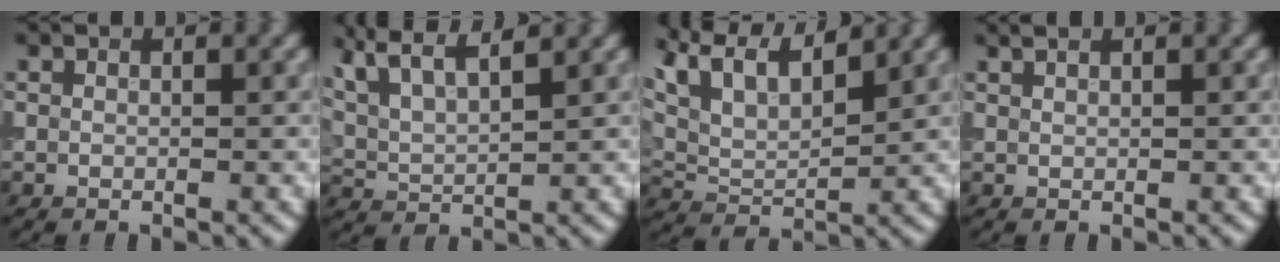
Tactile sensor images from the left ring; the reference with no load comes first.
{"total": 8.0, "force": [5.8, 2.5, 4.9], "torque": [-0.110, 0.034, 0.073]}
{"total": 9.3, "force": [6.2, 3.8, 5.8], "torque": [-0.121, 0.032, 0.093]}
{"total": 0.9, "force": [0.7, 0.2, 0.5], "torque": [-0.010, 0.001, 0.009]}